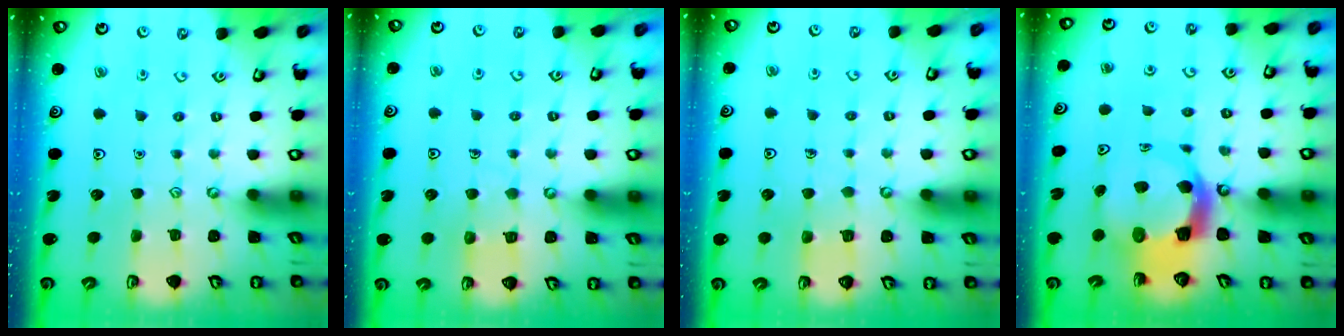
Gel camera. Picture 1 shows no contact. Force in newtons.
{"total": 6.6, "press": 6.6, "slide": 0.5}
{"total": 2.2, "press": 2.2, "slide": 0.0}
{"total": 9.2, "press": 9.1, "slide": 1.2}